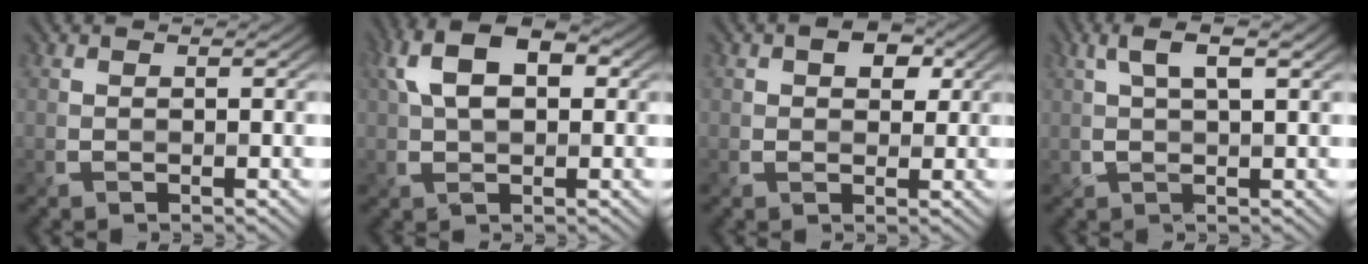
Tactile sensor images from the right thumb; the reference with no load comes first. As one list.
[{"total": 8.6, "force": [2.2, 4.8, 6.8], "torque": [-0.140, 0.016, 0.027]}, {"total": 3.6, "force": [1.4, 2.5, 2.2], "torque": [-0.031, 0.000, 0.014]}, {"total": 5.0, "force": [1.9, 1.1, 4.5], "torque": [-0.097, 0.010, 0.033]}]